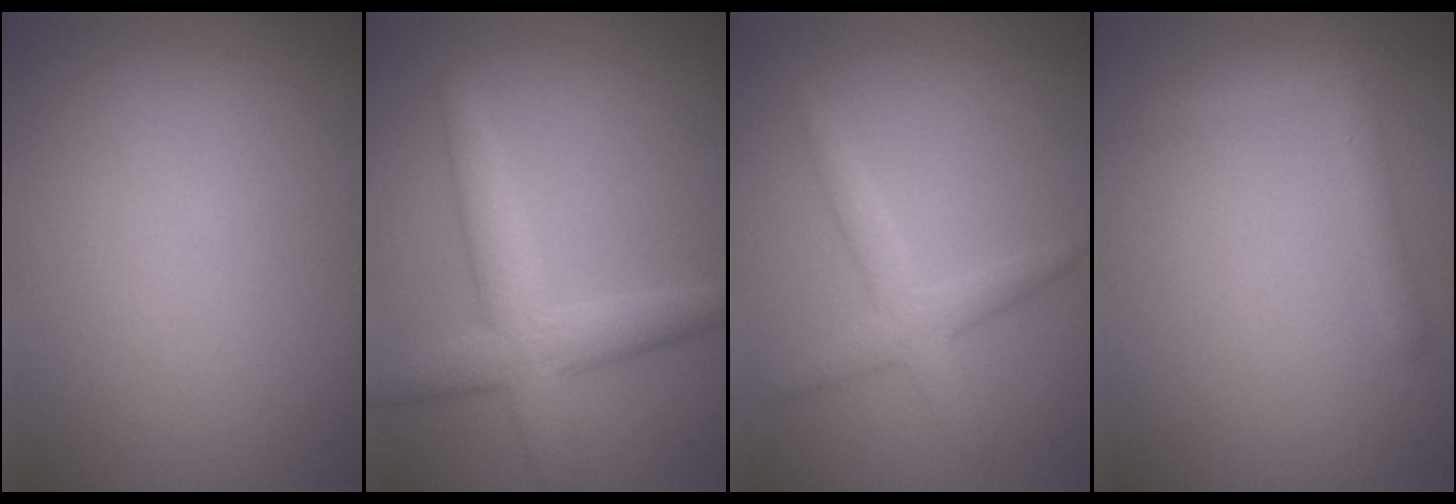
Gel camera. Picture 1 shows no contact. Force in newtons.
{"total": 4.7, "press": 4.7, "slide": 0.4}
{"total": 2.6, "press": 2.6, "slide": 0.2}
{"total": 1.5, "press": 1.5, "slide": 0.1}